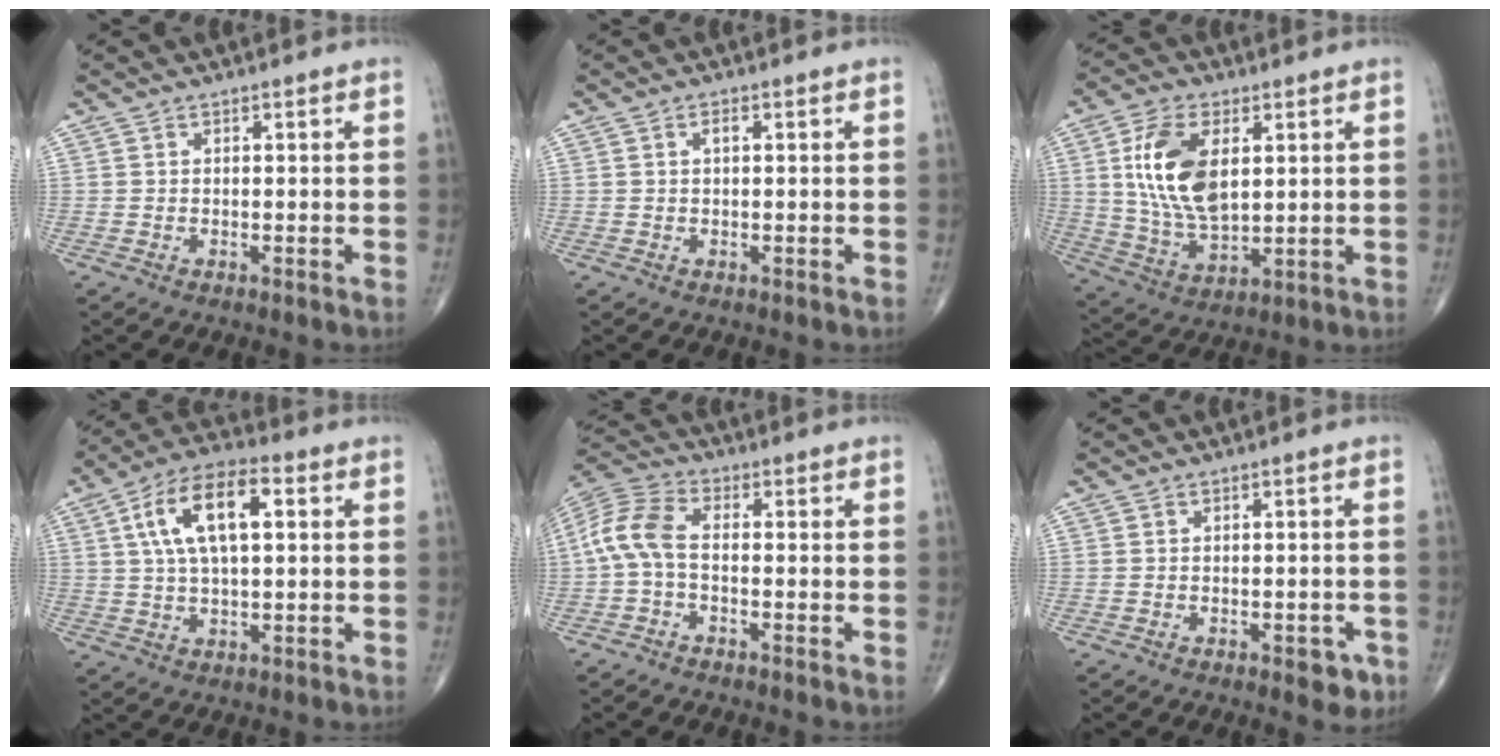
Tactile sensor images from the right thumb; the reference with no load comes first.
{"total": 1.2, "force": [0.3, 0.5, 1.1], "torque": [-0.018, 0.003, 0.003]}
{"total": 14.7, "force": [3.3, 7.9, 11.9], "torque": [-0.222, -0.013, 0.070]}
{"total": 13.5, "force": [3.4, 6.1, 11.6], "torque": [-0.210, 0.020, 0.056]}
{"total": 8.1, "force": [-1.0, 4.3, 6.8], "torque": [-0.151, 0.025, -0.033]}
{"total": 3.6, "force": [-1.7, 1.8, 2.6], "torque": [-0.016, 0.006, -0.017]}